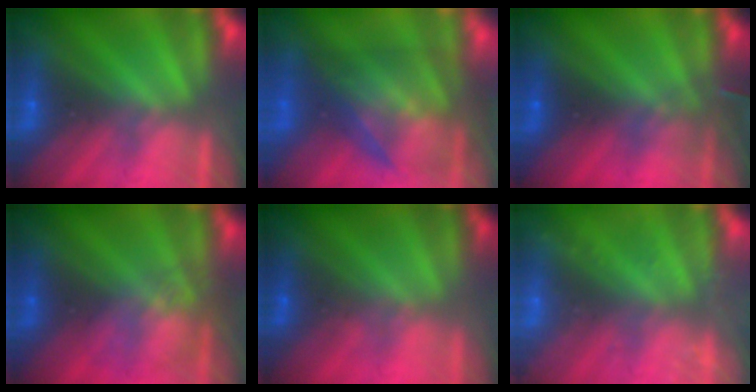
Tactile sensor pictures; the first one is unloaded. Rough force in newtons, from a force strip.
{"total": 5.8}
{"total": 3.0}
{"total": 3.5}
{"total": 1.8}
{"total": 2.7}